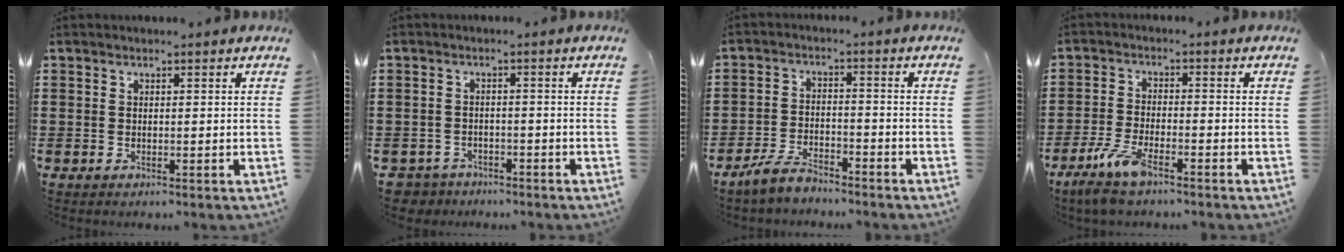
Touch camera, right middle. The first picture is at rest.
{"total": 2.7, "force": [-2.6, 0.8, -0.2], "torque": [-0.006, -0.001, -0.059]}
{"total": 4.8, "force": [-4.3, 1.1, 1.8], "torque": [-0.044, 0.003, -0.086]}
{"total": 6.3, "force": [-4.4, 1.6, 4.2], "torque": [-0.101, -0.011, -0.086]}